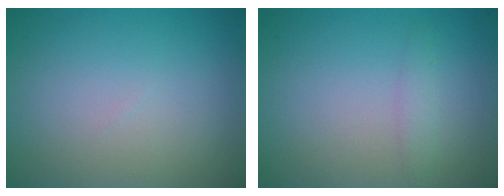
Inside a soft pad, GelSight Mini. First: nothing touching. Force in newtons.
{"total": 1.3, "press": 1.3, "slide": 0.0}